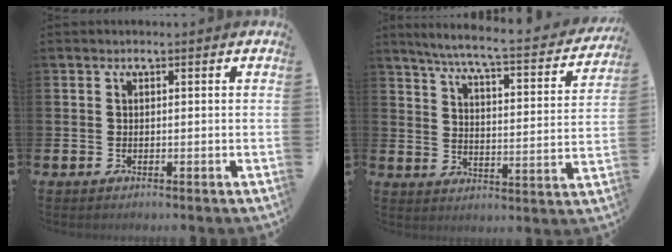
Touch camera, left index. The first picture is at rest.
{"total": 6.0, "force": [5.3, 0.1, 2.8], "torque": [-0.066, -0.049, 0.079]}